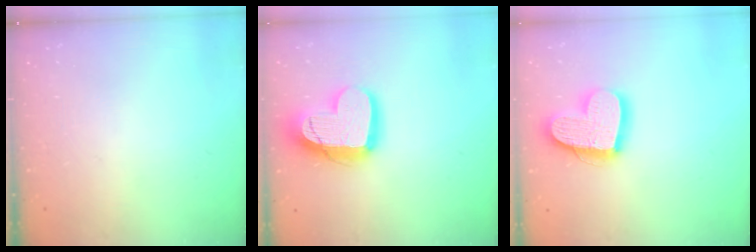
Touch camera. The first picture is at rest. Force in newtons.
{"total": 17.4, "press": 17.4, "slide": 1.4}
{"total": 18.1, "press": 18.0, "slide": 1.8}